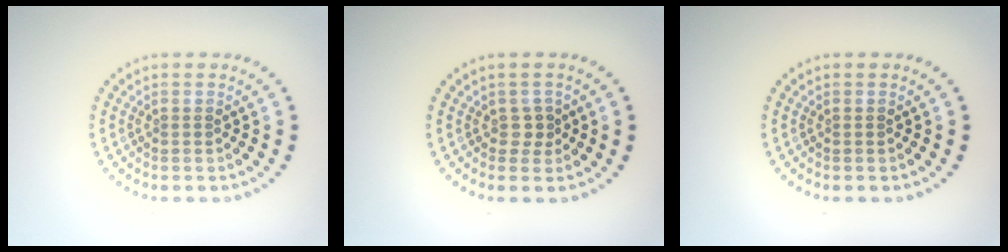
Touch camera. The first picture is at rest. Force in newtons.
{"total": 1.2, "press": 1.0, "slide": 0.6}
{"total": 0.0}